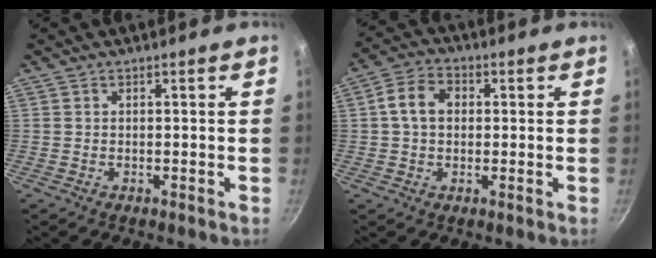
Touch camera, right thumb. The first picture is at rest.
{"total": 7.0, "force": [0.8, 5.3, 4.5], "torque": [-0.067, 0.016, 0.004]}